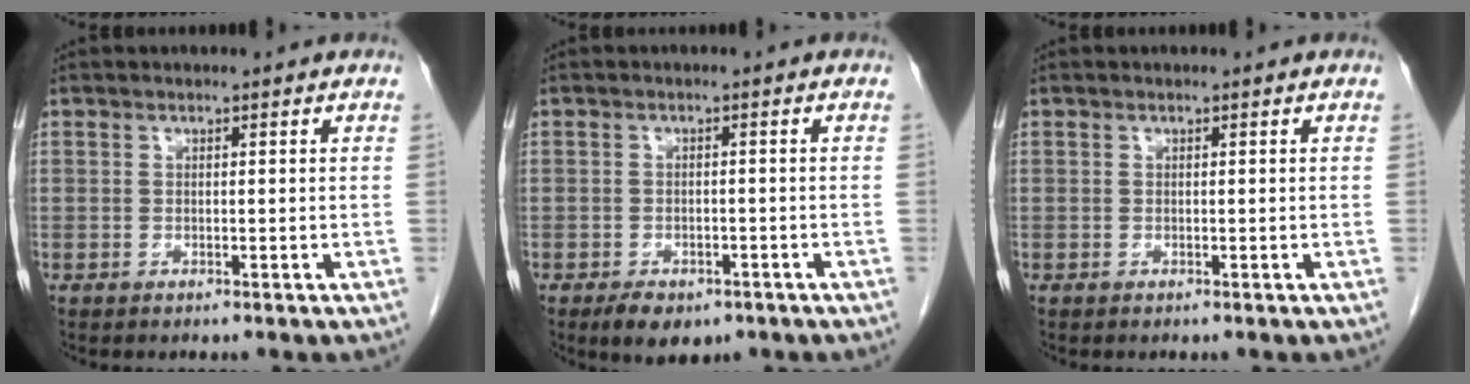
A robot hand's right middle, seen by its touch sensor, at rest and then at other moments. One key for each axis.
{"total": 5.2, "fx": -3.5, "fy": 2.7, "fz": 2.7, "tx": -0.042, "ty": -0.005, "tz": -0.046}
{"total": 0.0}